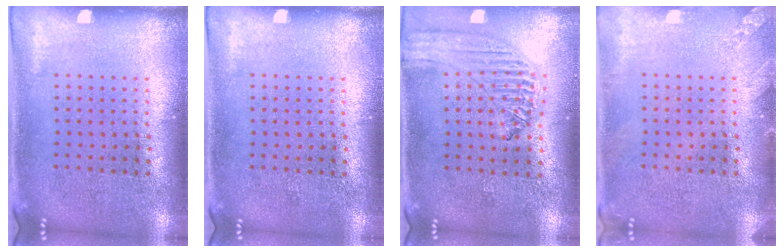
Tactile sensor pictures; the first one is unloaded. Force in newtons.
{"total": 0.0}
{"total": 1.3, "press": 1.3, "slide": 0.1}
{"total": 1.3, "press": 1.3, "slide": 0.2}